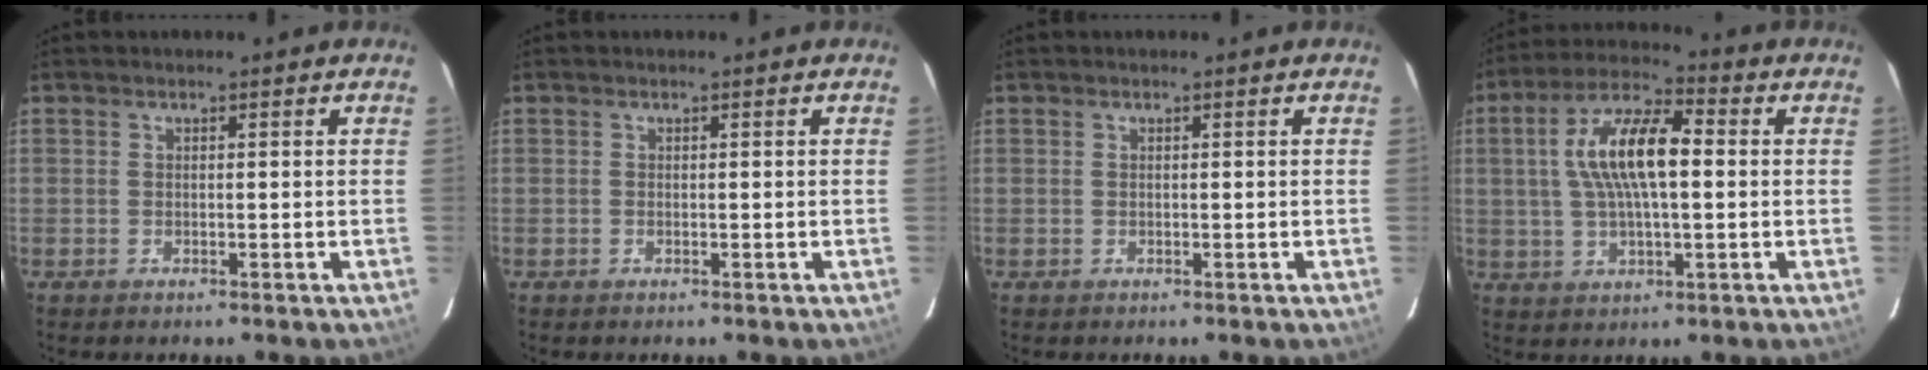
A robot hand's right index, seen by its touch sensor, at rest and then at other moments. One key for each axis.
{"total": 0.0}
{"total": 0.0}
{"total": 12.8, "fx": 1.4, "fy": 4.4, "fz": 11.9, "tx": -0.225, "ty": 0.021, "tz": 0.022}